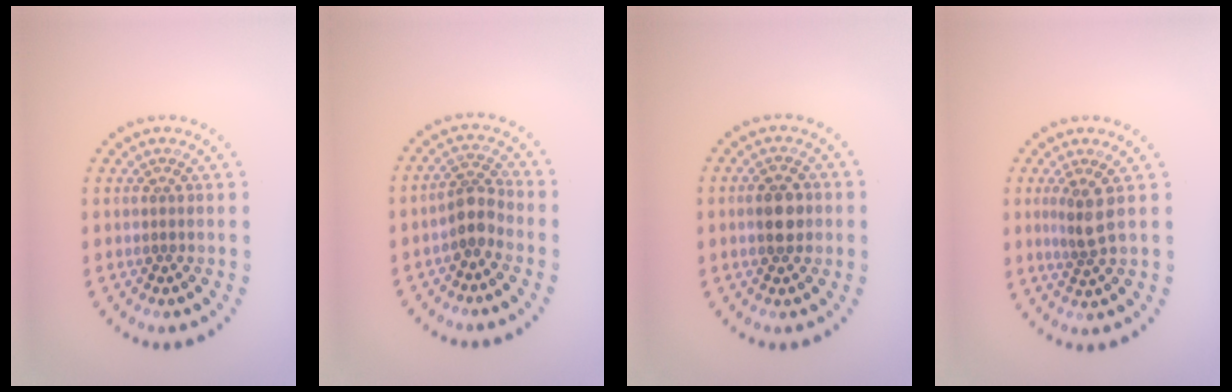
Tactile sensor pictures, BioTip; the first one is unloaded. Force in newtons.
{"total": 2.4, "press": 2.0, "slide": 1.4}
{"total": 3.2, "press": 3.2, "slide": 0.1}
{"total": 2.3, "press": 1.8, "slide": 1.5}